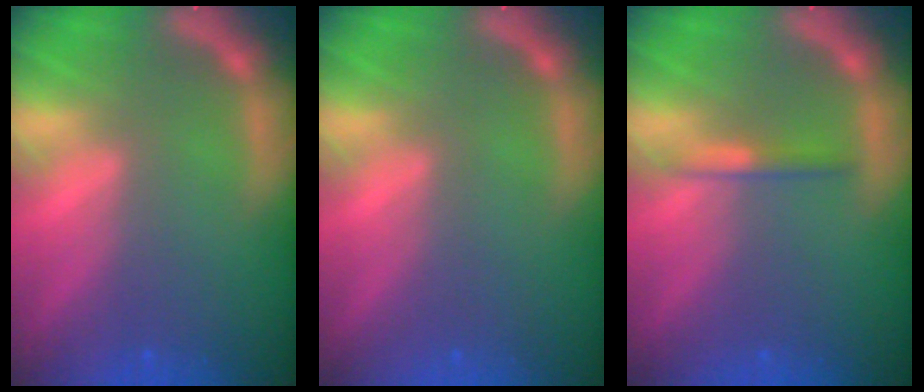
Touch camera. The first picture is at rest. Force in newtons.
{"total": 0.0}
{"total": 1.4}